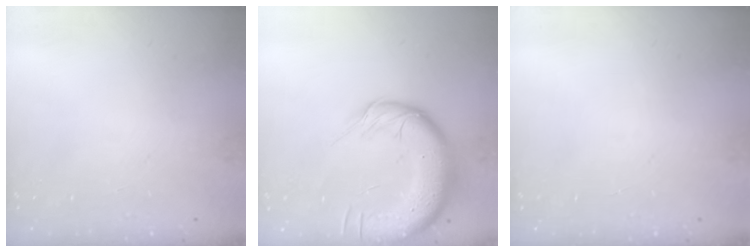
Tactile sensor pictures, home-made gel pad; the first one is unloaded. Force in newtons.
{"total": 16.7, "press": 16.2, "slide": 4.1}
{"total": 0.0}